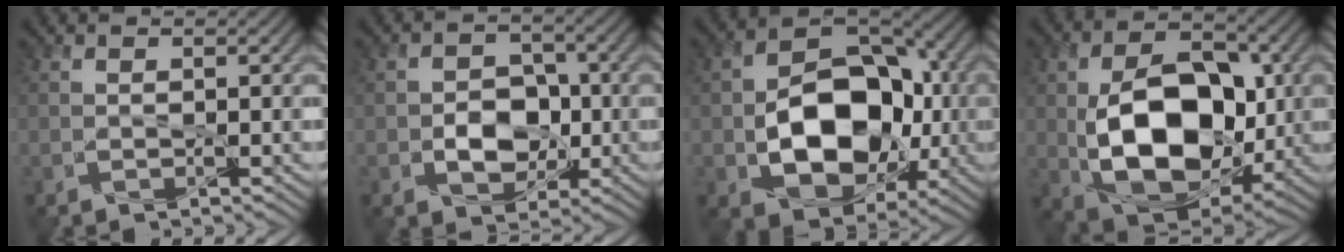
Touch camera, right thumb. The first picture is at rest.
{"total": 5.7, "force": [-1.4, 3.9, 3.9], "torque": [-0.059, 0.000, -0.037]}
{"total": 14.1, "force": [-2.2, 9.4, 10.4], "torque": [-0.155, -0.018, -0.029]}
{"total": 14.0, "force": [-1.3, 8.5, 11.1], "torque": [-0.196, -0.018, -0.011]}